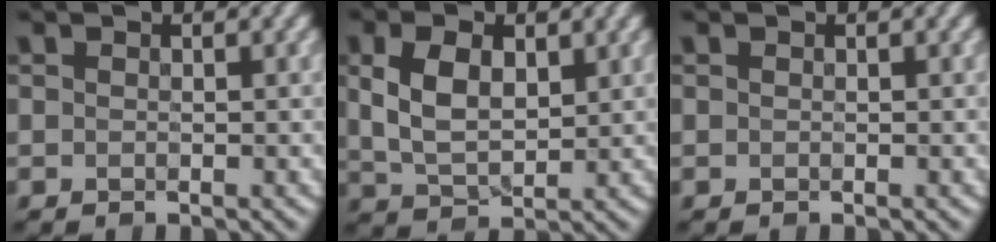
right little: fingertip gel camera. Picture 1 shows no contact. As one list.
[{"total": 5.1, "force": [1.0, 3.0, 4.0], "torque": [-0.088, 0.002, 0.019]}, {"total": 0.0}]